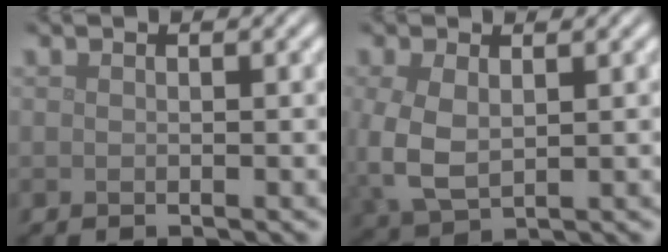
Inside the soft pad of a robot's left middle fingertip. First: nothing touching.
{"total": 4.5, "force": [0.0, 2.8, 3.5], "torque": [-0.099, -0.009, 0.007]}